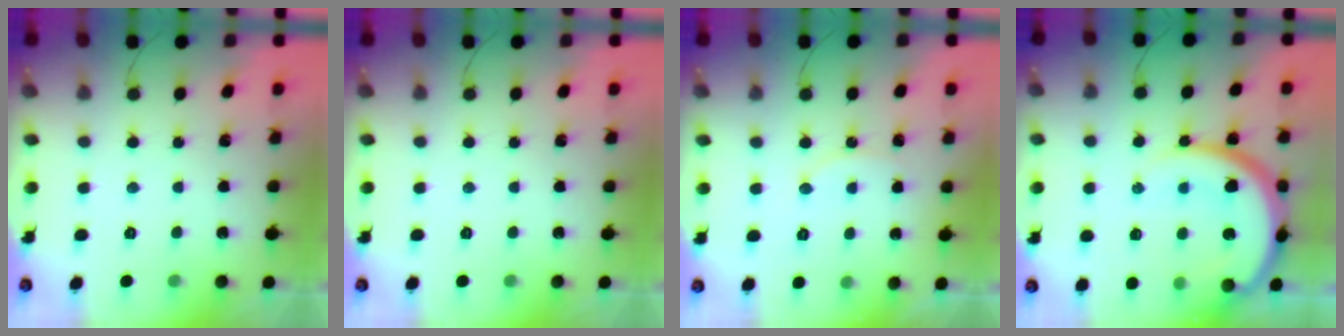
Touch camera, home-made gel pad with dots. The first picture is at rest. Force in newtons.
{"total": 0.0}
{"total": 6.1, "press": 6.1, "slide": 0.8}
{"total": 18.1, "press": 18.0, "slide": 1.7}